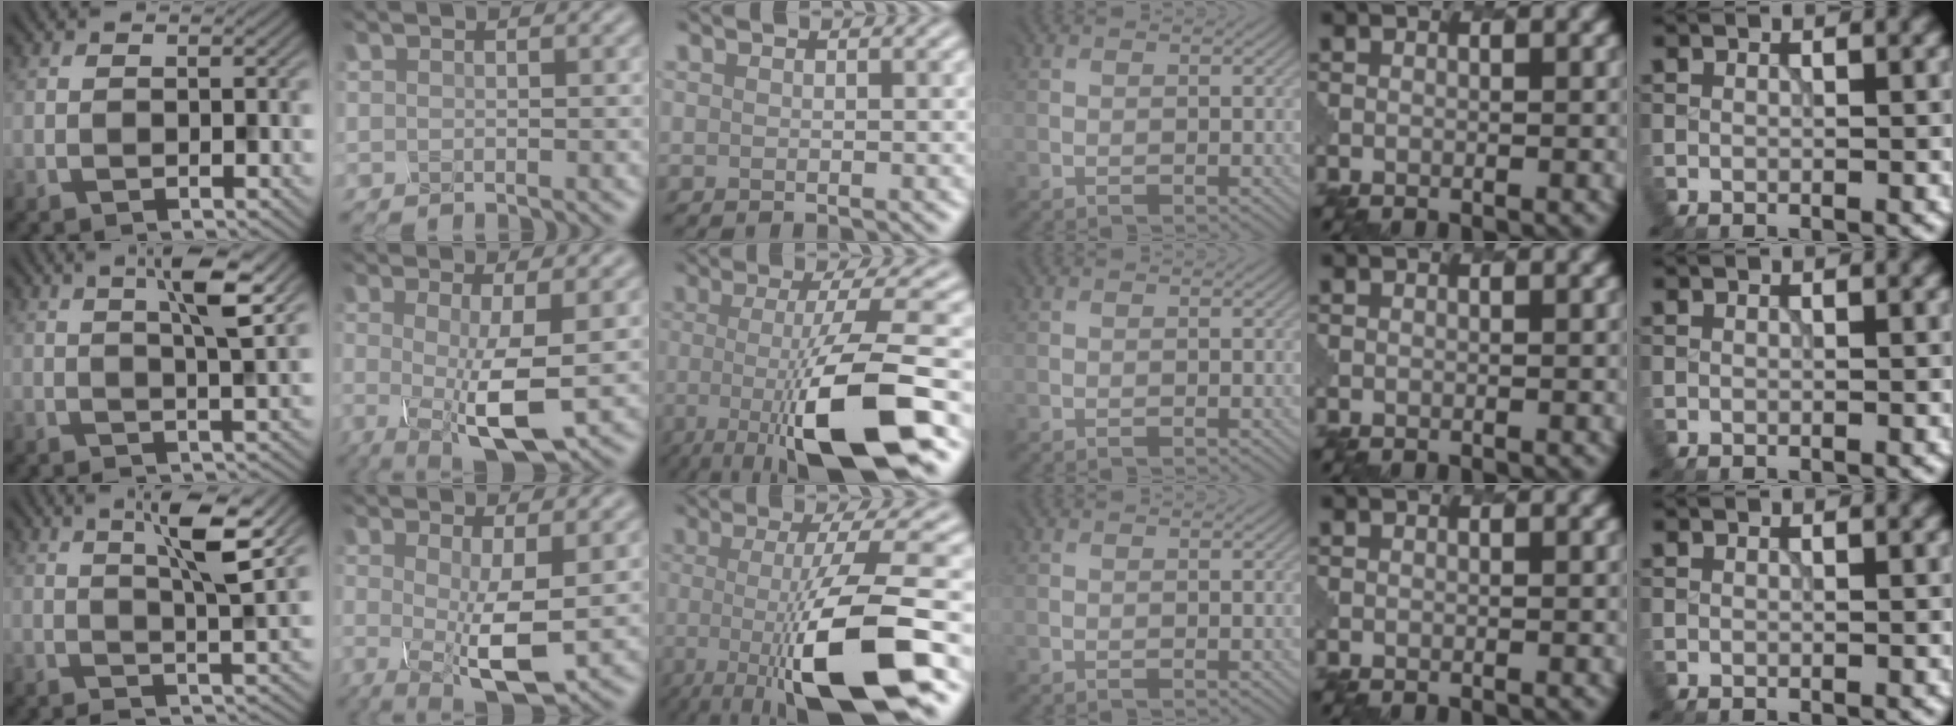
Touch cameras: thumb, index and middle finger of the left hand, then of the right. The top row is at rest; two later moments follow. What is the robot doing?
{"motion": "disassemble", "object": "battery cover"}